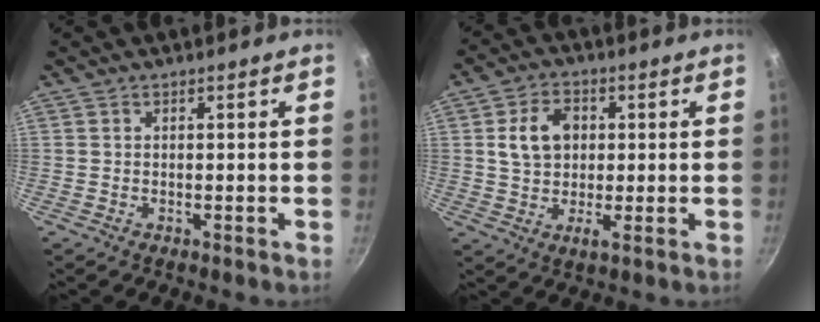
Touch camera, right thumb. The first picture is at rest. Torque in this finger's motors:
{"motor_torque": [-0.46, 0.81, 0.54, -0.53, 0.00]}